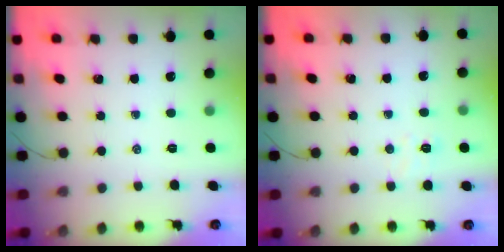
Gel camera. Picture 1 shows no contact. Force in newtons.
{"total": 4.2, "press": 4.1, "slide": 0.9}